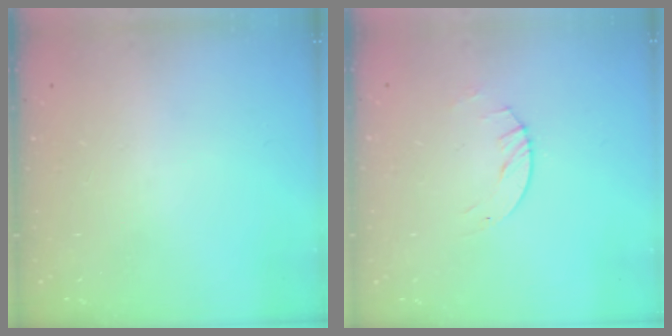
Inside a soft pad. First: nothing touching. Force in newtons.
{"total": 2.8, "press": 2.8, "slide": 0.4}